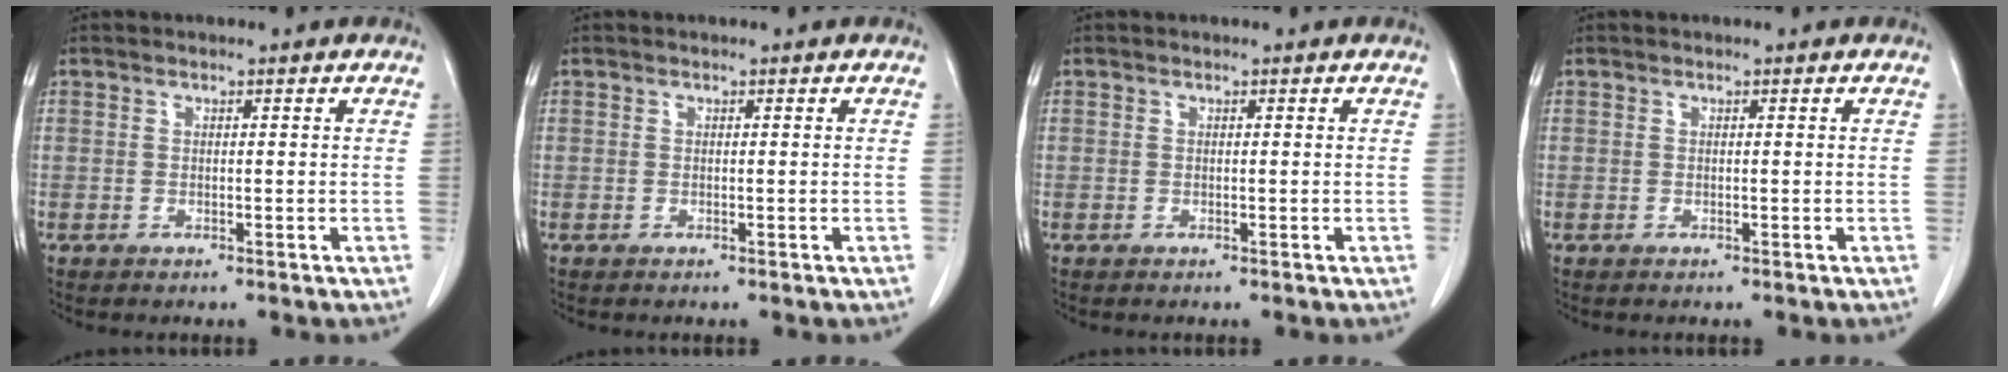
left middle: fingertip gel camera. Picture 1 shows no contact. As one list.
[{"total": 0.0}, {"total": 0.0}, {"total": 0.0}]